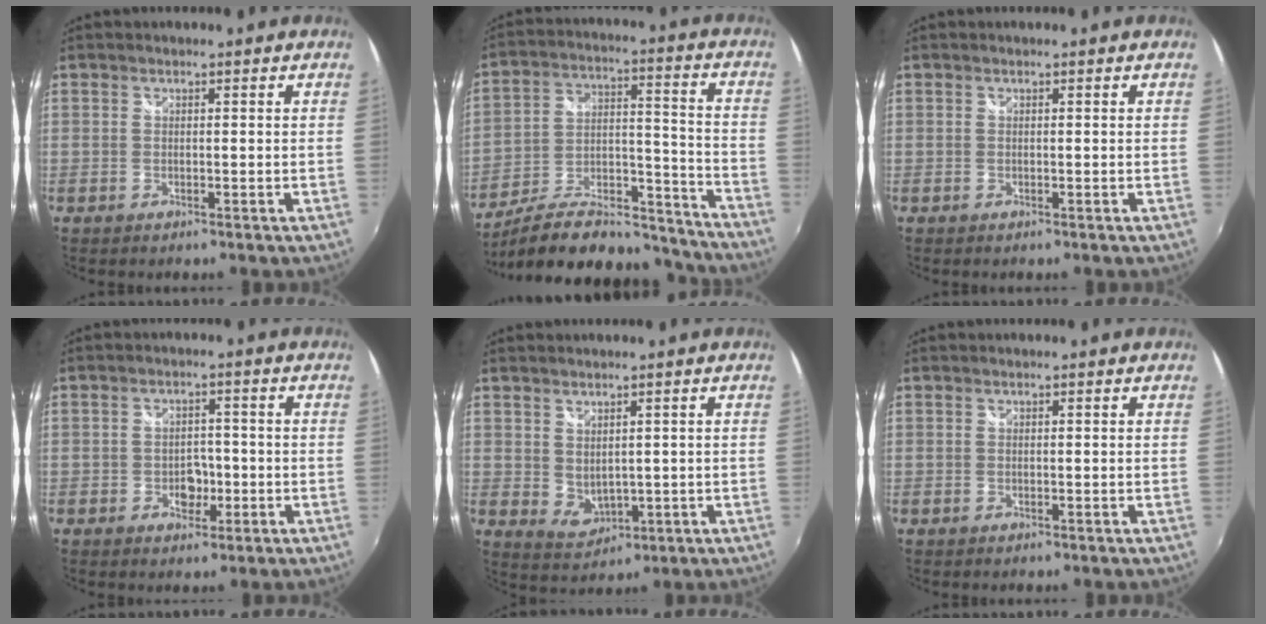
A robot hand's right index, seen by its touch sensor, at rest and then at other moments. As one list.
[{"total": 24.8, "force": [-21.2, 7.5, 10.6], "torque": [-0.178, 0.016, -0.296]}, {"total": 0.0}, {"total": 4.1, "force": [-1.5, 3.2, 2.1], "torque": [-0.033, 0.006, -0.022]}, {"total": 4.4, "force": [1.5, 3.2, 2.6], "torque": [-0.042, -0.006, 0.036]}, {"total": 0.0}]